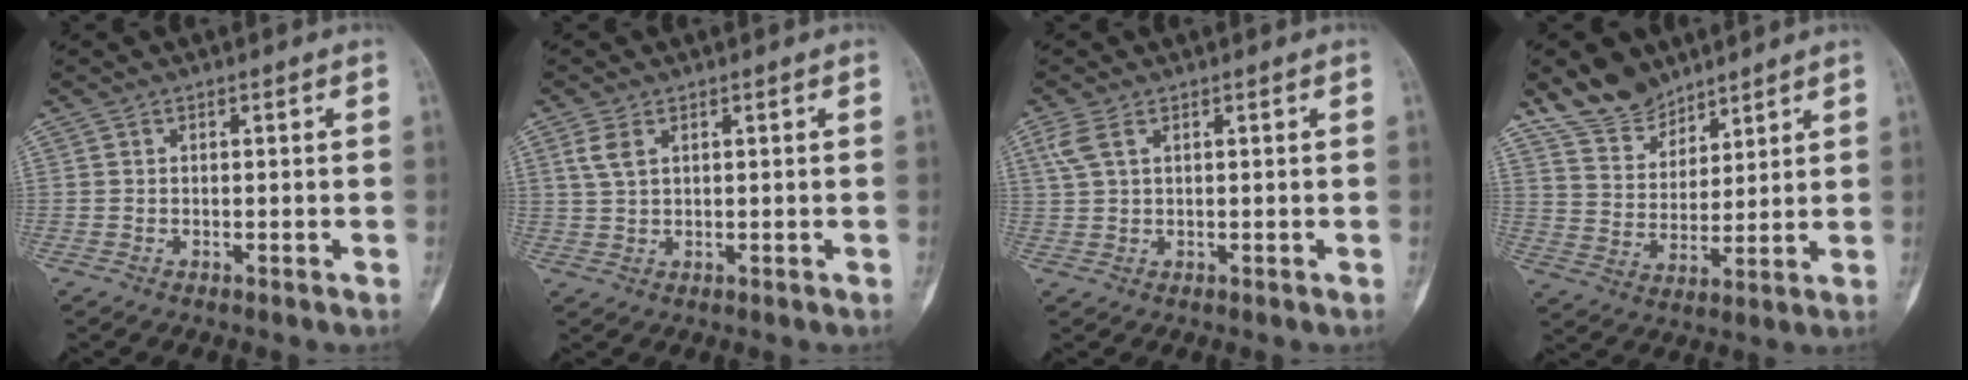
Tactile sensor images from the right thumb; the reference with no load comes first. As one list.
[{"total": 3.4, "force": [1.5, 1.8, 2.5], "torque": [-0.056, 0.004, 0.038]}, {"total": 3.1, "force": [1.4, 1.4, 2.4], "torque": [-0.068, 0.011, 0.038]}, {"total": 9.7, "force": [8.0, 4.9, 2.3], "torque": [-0.017, -0.048, 0.160]}]